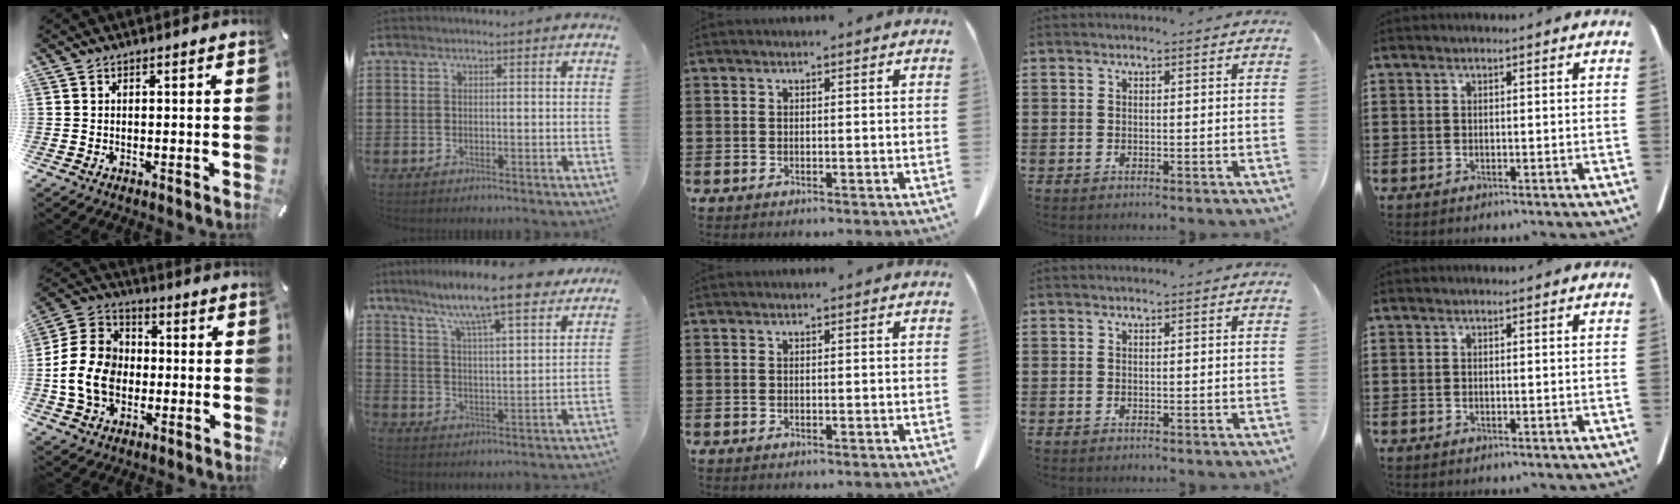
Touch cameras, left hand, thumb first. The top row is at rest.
{"thumb": {"total": 13.1, "force": [-2.4, 11.0, 6.9], "torque": [-0.155, 0.026, -0.043]}, "index": {"total": 9.3, "force": [7.8, 0.3, 4.9], "torque": [-0.117, -0.045, 0.127]}}